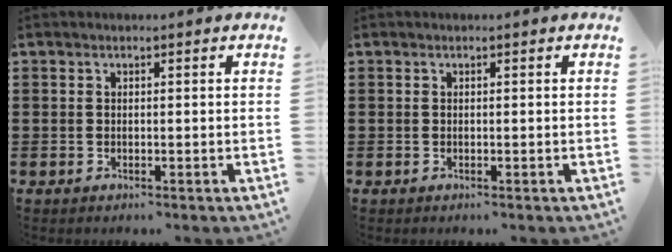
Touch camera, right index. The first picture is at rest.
{"total": 0.0}